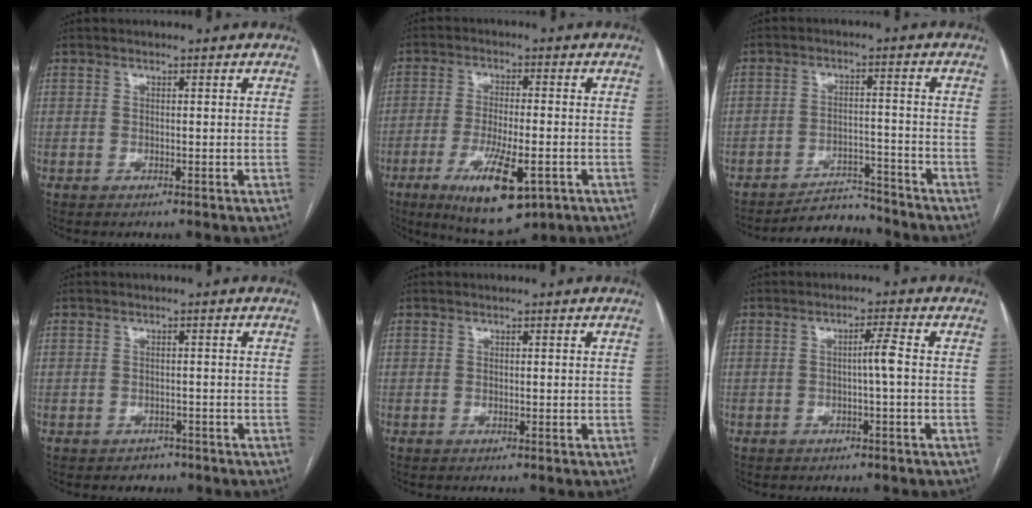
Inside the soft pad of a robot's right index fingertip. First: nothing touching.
{"total": 12.2, "force": [-5.4, 3.2, 10.4], "torque": [-0.180, -0.024, -0.077]}
{"total": 5.7, "force": [-5.5, 1.1, -0.4], "torque": [0.012, 0.012, -0.088]}
{"total": 2.0, "force": [-1.3, 1.5, 0.0], "torque": [-0.002, 0.009, -0.019]}
{"total": 0.0}
{"total": 2.5, "force": [-0.3, -0.5, 2.4], "torque": [-0.038, 0.002, -0.005]}